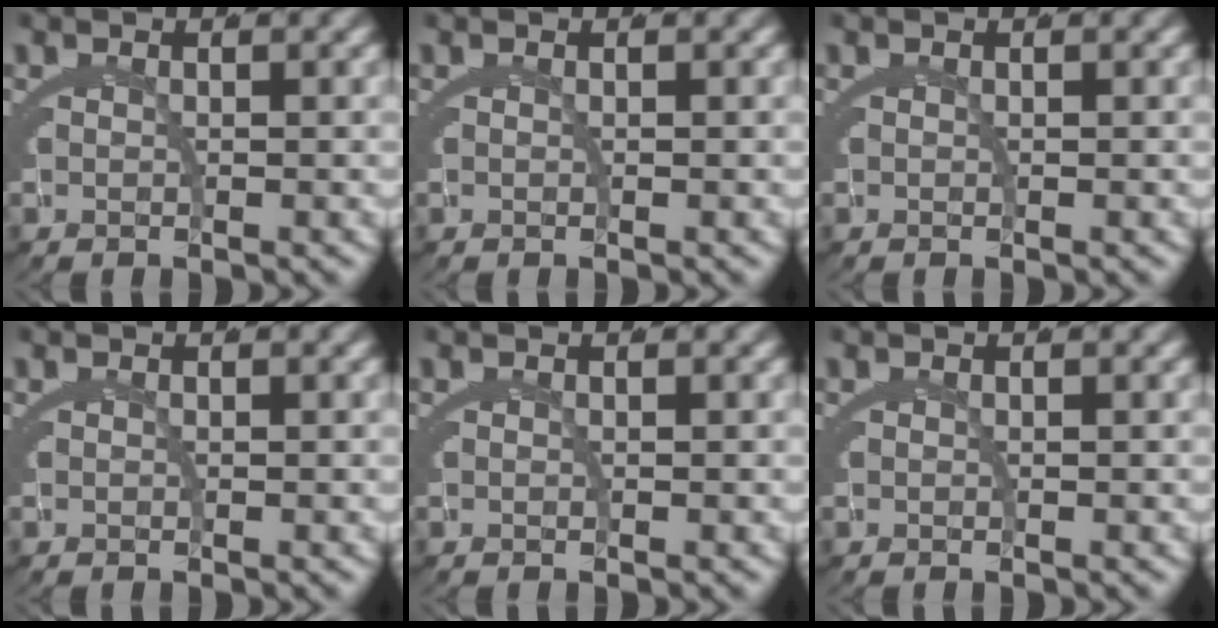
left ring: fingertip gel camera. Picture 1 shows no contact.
{"total": 0.0}
{"total": 0.0}
{"total": 0.0}
{"total": 0.0}
{"total": 0.0}